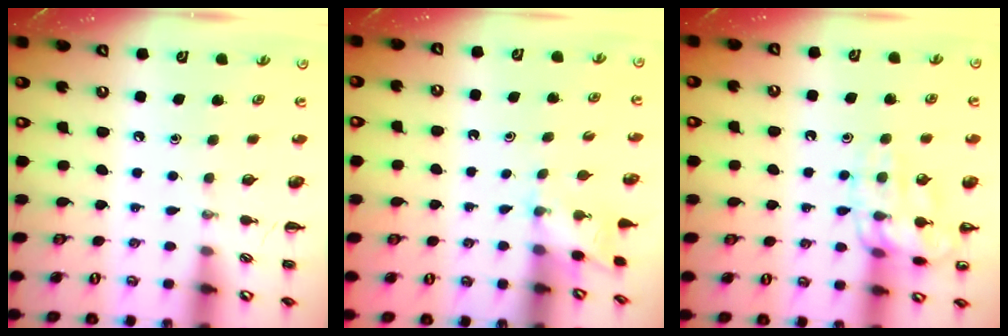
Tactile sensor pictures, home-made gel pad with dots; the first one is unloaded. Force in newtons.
{"total": 2.6, "press": 2.5, "slide": 0.9}
{"total": 13.1, "press": 13.1, "slide": 0.4}